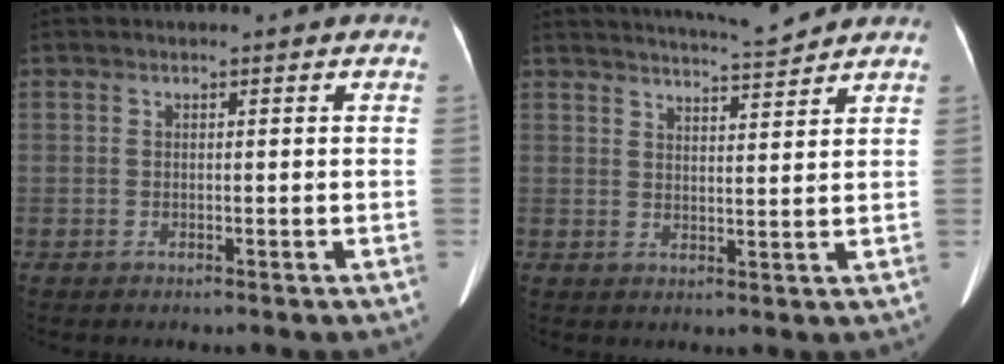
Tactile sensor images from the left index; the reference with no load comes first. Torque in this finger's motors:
{"motor_torque": [-0.20, -0.57, 0.02, 0.02]}